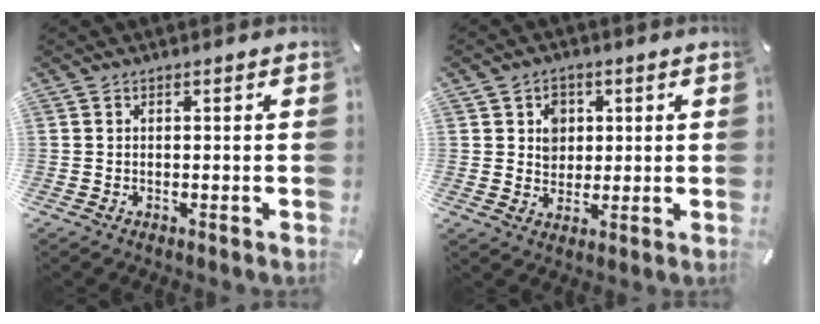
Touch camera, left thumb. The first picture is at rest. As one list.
[{"total": 5.3, "force": [1.2, 4.9, 1.6], "torque": [-0.021, 0.001, 0.016]}]